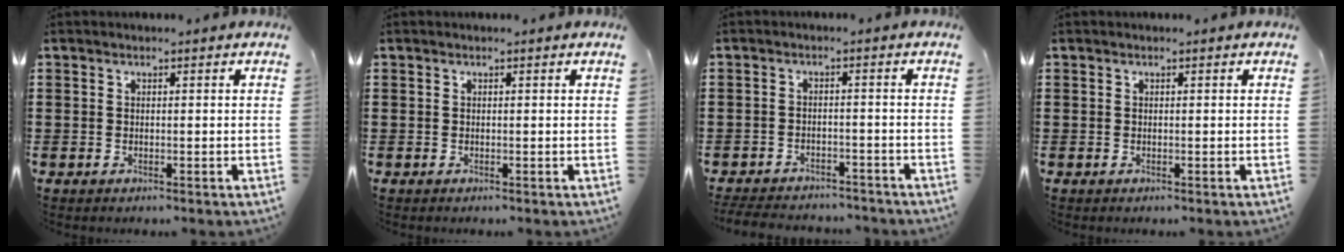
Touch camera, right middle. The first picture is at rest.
{"total": 0.0}
{"total": 3.4, "force": [-3.4, 0.5, 0.3], "torque": [-0.015, -0.001, -0.074]}
{"total": 0.0}